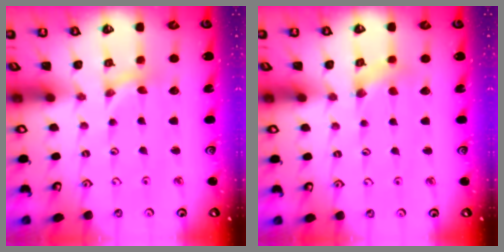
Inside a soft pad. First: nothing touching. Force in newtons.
{"total": 0.8, "press": 0.7, "slide": 0.3}